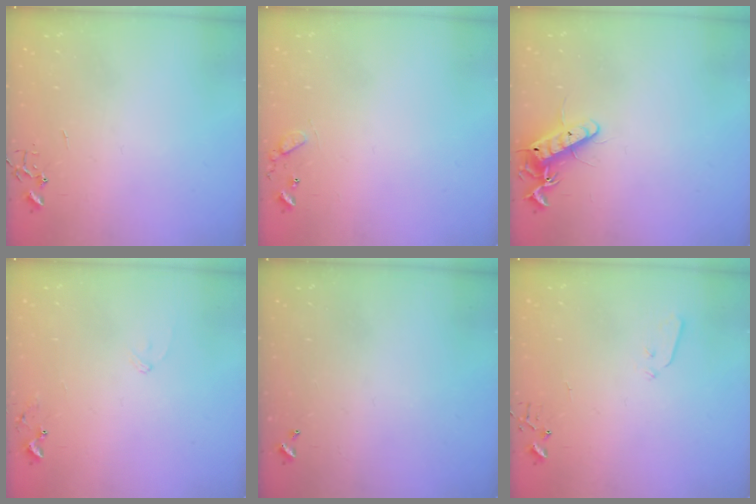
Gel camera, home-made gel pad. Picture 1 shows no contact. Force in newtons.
{"total": 7.7, "press": 7.6, "slide": 0.5}
{"total": 12.8, "press": 12.8, "slide": 0.6}
{"total": 7.8, "press": 7.7, "slide": 0.5}
{"total": 0.0}
{"total": 3.5, "press": 3.4, "slide": 0.6}